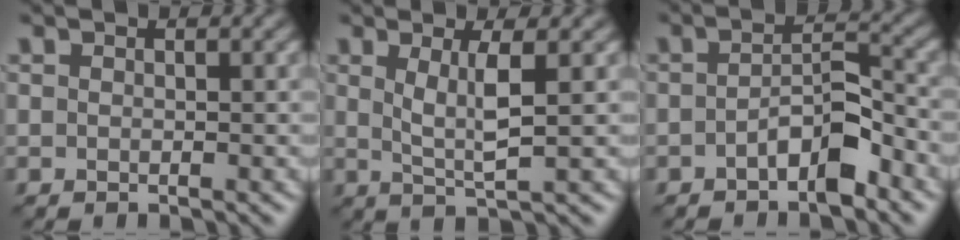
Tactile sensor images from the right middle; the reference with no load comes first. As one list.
[{"total": 3.5, "force": [0.8, 0.6, 3.3], "torque": [-0.067, -0.005, 0.018]}, {"total": 4.0, "force": [-2.0, 1.4, 3.2], "torque": [-0.054, 0.011, -0.037]}]